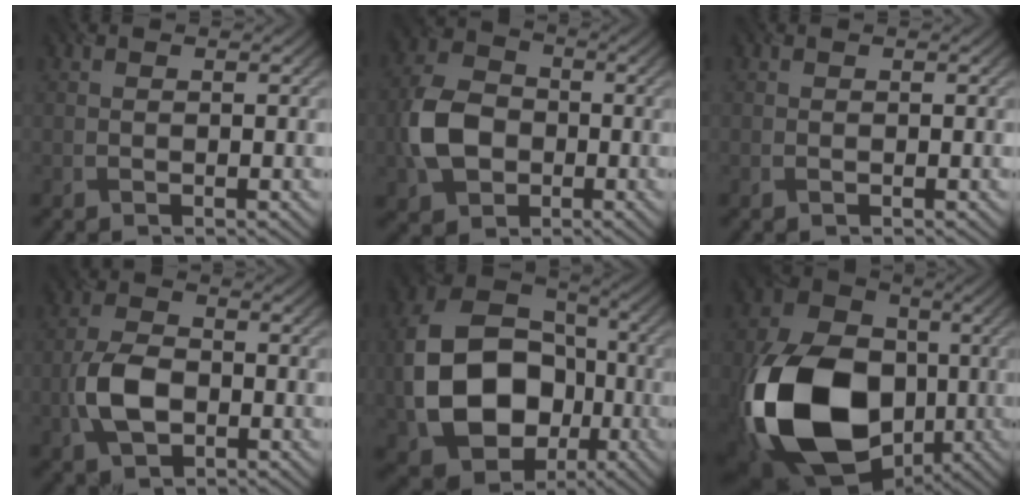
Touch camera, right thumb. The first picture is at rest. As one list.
[{"total": 8.4, "force": [-1.8, 6.4, 5.1], "torque": [-0.123, -0.002, -0.049]}, {"total": 0.0}, {"total": 6.5, "force": [-1.8, 4.0, 4.8], "torque": [-0.111, -0.003, -0.039]}, {"total": 16.7, "force": [-3.1, 12.8, 10.3], "torque": [-0.222, -0.033, -0.051]}, {"total": 20.6, "force": [-4.9, 14.6, 13.7], "torque": [-0.312, -0.054, -0.080]}]